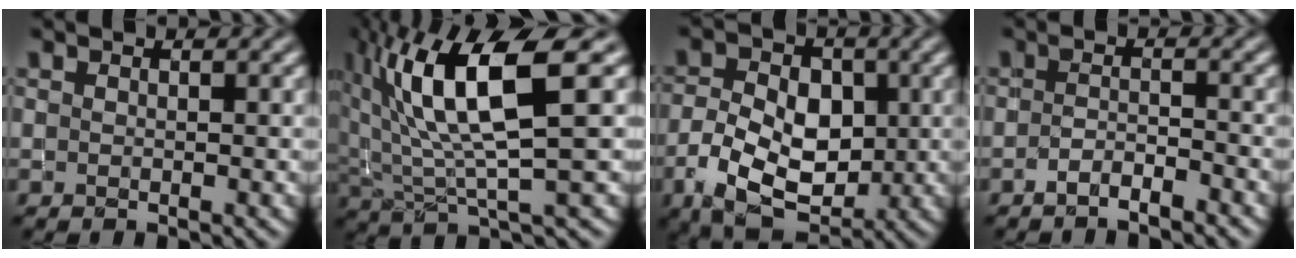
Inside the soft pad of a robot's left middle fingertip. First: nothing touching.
{"total": 10.0, "force": [3.8, 2.7, 8.8], "torque": [-0.167, 0.006, 0.076]}
{"total": 7.4, "force": [-1.8, 5.1, 5.0], "torque": [-0.096, -0.003, -0.034]}
{"total": 2.0, "force": [-1.8, 0.3, 0.8], "torque": [-0.014, 0.001, -0.035]}